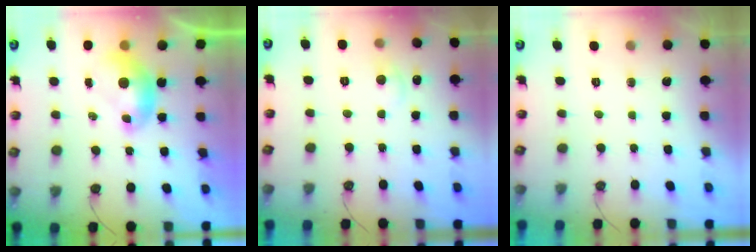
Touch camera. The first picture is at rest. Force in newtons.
{"total": 0.8, "press": 0.2, "slide": 0.8}
{"total": 0.0}